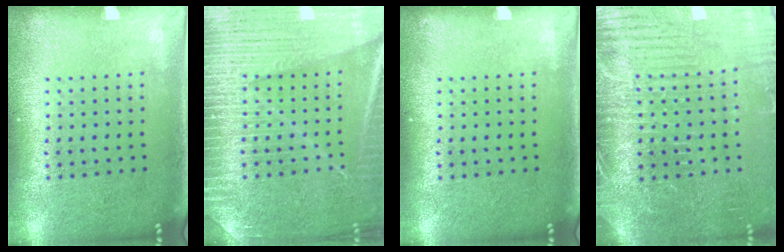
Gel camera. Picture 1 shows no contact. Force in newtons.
{"total": 6.8, "press": 6.7, "slide": 0.9}
{"total": 0.0}
{"total": 4.1, "press": 3.8, "slide": 1.4}